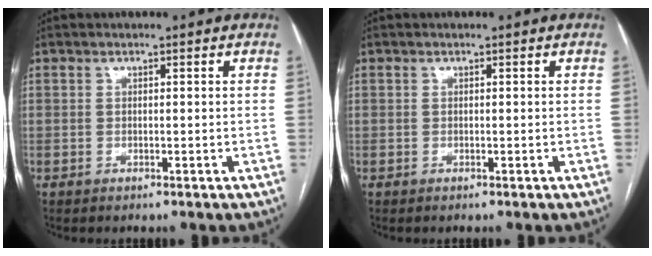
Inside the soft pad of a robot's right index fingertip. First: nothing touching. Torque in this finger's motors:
{"motor_torque": [0.07, -0.06, 0.05, 0.01]}